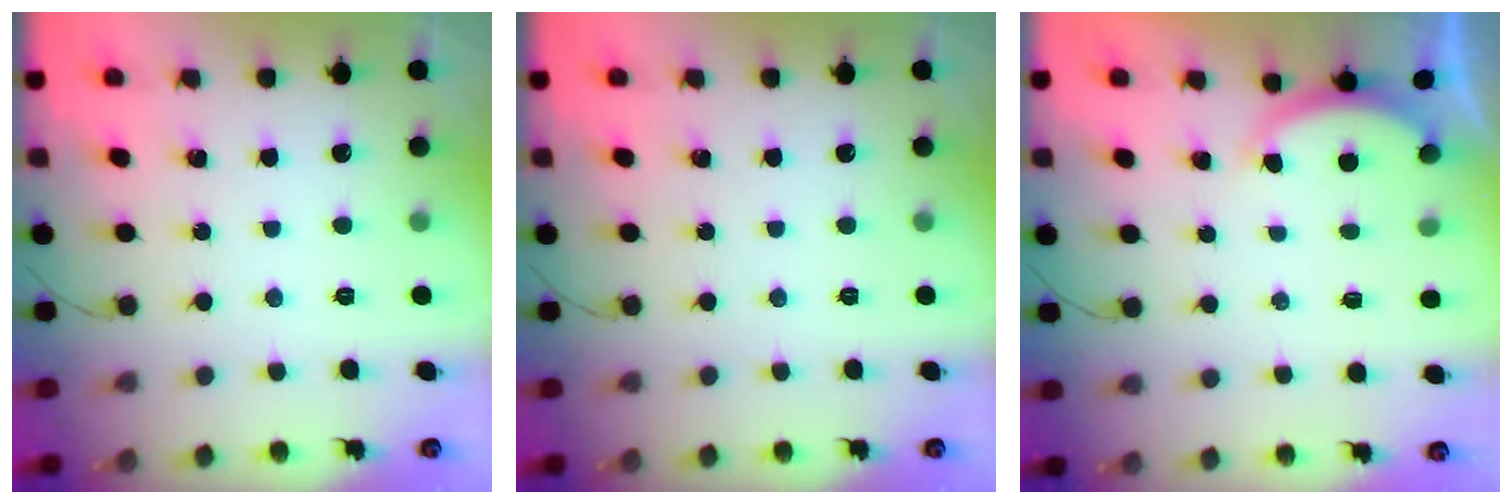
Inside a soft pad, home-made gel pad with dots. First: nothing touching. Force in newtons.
{"total": 0.0}
{"total": 1.3, "press": 1.2, "slide": 0.5}